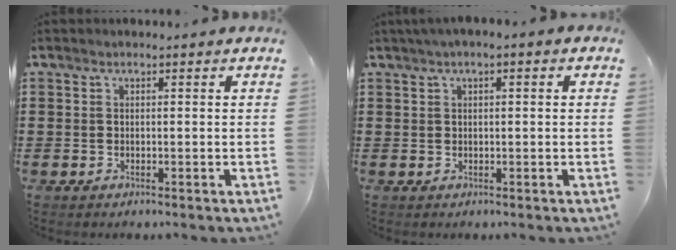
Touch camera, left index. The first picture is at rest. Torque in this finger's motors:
{"motor_torque": [2.14, 0.00, 0.80, 0.21]}